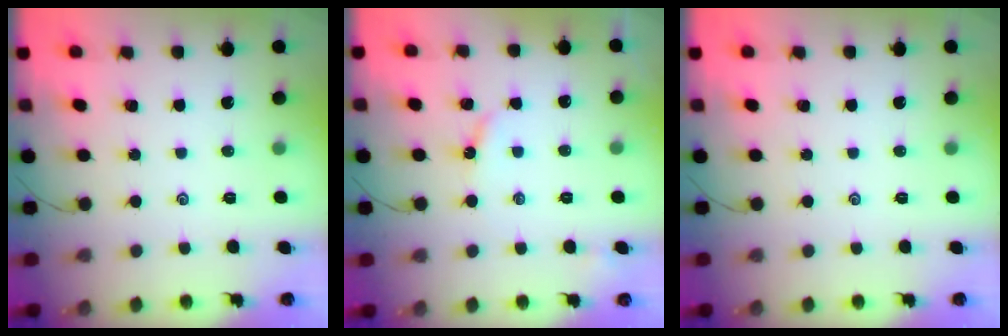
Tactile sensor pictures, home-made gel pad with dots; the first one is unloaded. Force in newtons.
{"total": 3.5, "press": 3.5, "slide": 0.4}
{"total": 0.0}